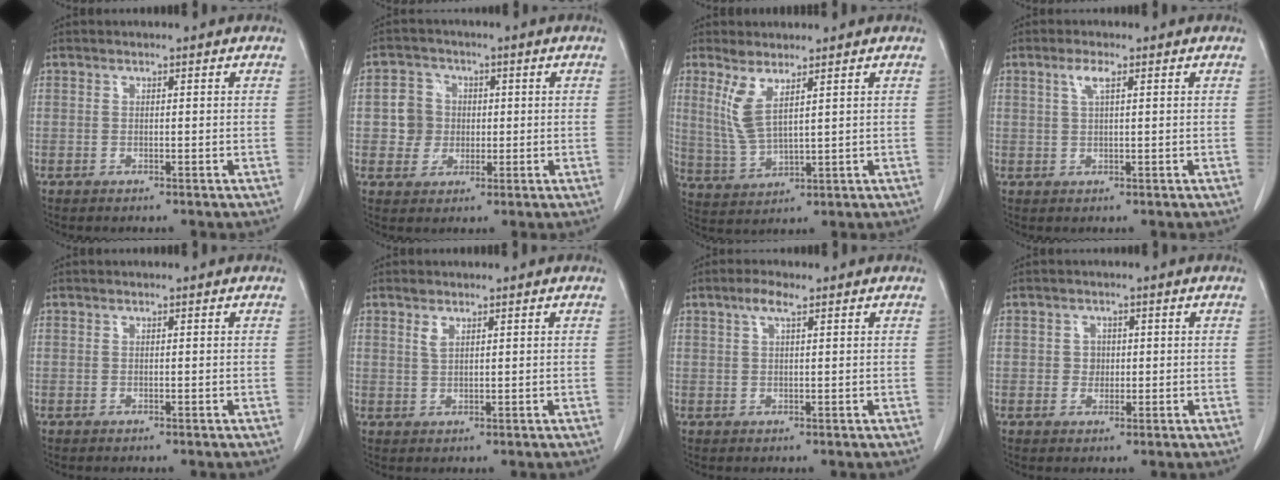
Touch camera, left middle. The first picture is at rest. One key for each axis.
{"total": 4.9, "fx": 0.3, "fy": 4.8, "fz": 1.0, "tx": -0.022, "ty": 0.015, "tz": 0.009}
{"total": 5.8, "fx": 2.9, "fy": 1.1, "fz": 4.9, "tx": -0.118, "ty": -0.010, "tz": 0.069}
{"total": 2.4, "fx": 1.1, "fy": 0.4, "fz": 2.1, "tx": -0.047, "ty": 0.005, "tz": 0.022}
{"total": 0.0}
{"total": 1.6, "fx": 1.1, "fy": 0.6, "fz": 1.0, "tx": -0.023, "ty": 0.003, "tz": 0.024}
{"total": 2.7, "fx": 1.6, "fy": 0.4, "fz": 2.1, "tx": -0.048, "ty": 0.008, "tz": 0.030}
{"total": 1.9, "fx": 0.1, "fy": 1.8, "fz": 0.7, "tx": -0.011, "ty": 0.002, "tz": 0.003}